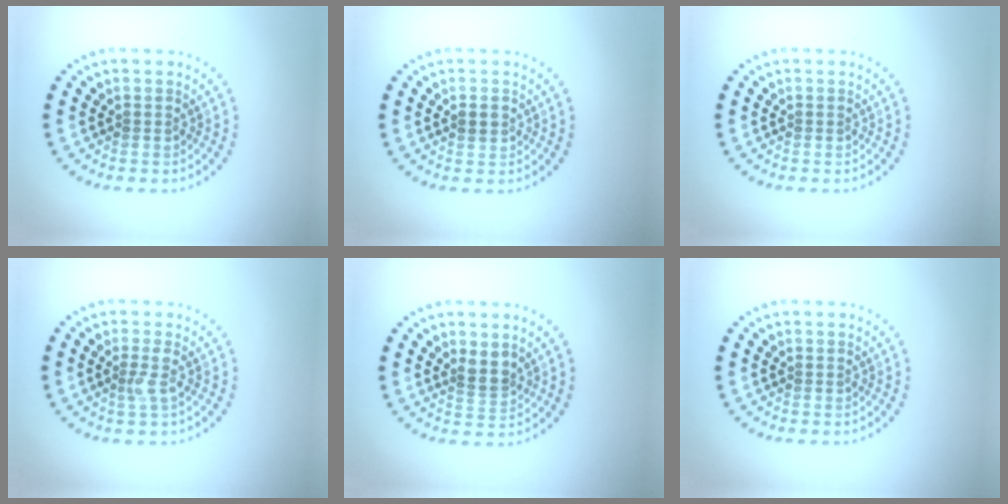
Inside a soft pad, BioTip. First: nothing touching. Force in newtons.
{"total": 1.3, "press": 1.2, "slide": 0.2}
{"total": 0.0}
{"total": 1.3, "press": 1.0, "slide": 0.8}
{"total": 2.1, "press": 1.7, "slide": 1.3}
{"total": 0.0}